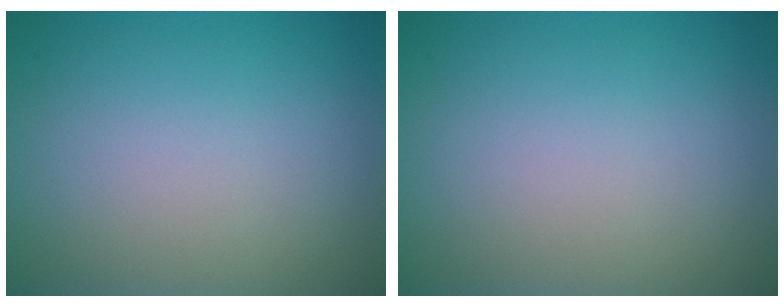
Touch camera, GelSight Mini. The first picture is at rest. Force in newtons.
{"total": 0.0}